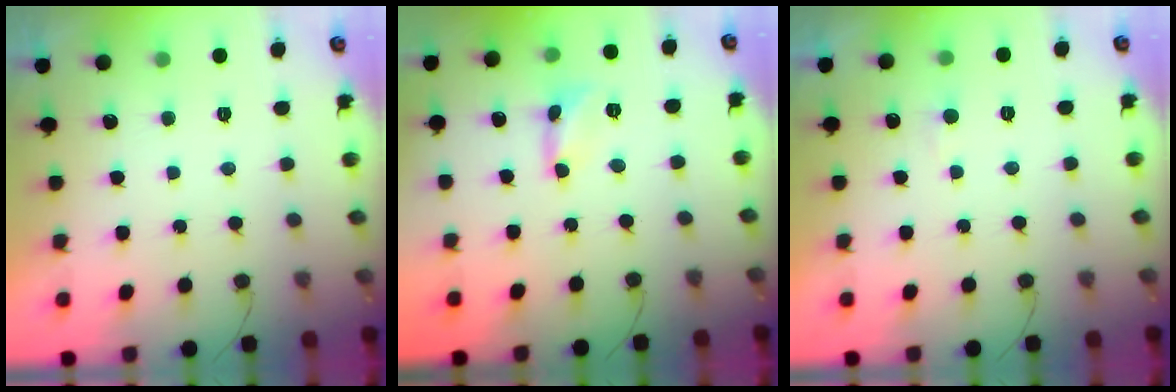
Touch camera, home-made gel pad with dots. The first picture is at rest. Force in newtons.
{"total": 2.4, "press": 2.4, "slide": 0.2}
{"total": 3.6, "press": 3.6, "slide": 0.4}